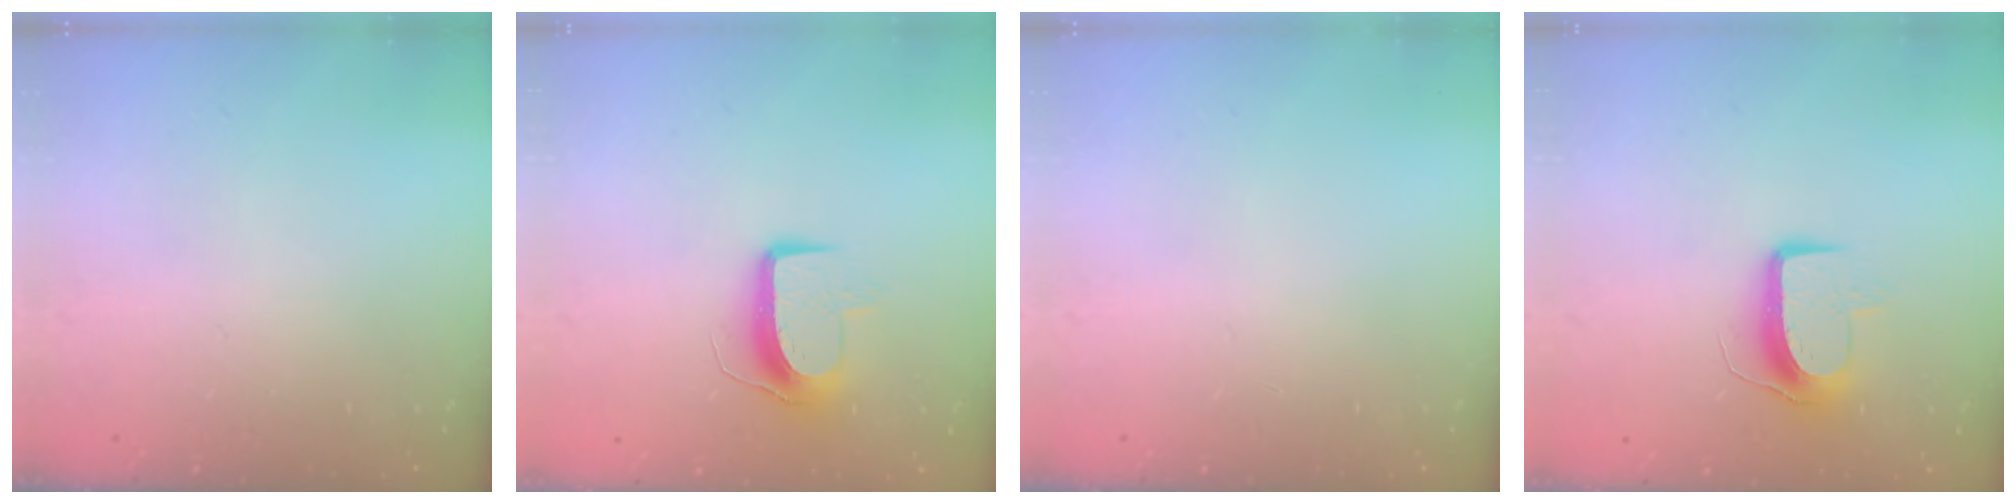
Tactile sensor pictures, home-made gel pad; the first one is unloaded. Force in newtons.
{"total": 9.6, "press": 9.6, "slide": 0.2}
{"total": 0.0}
{"total": 9.6, "press": 9.6, "slide": 0.2}